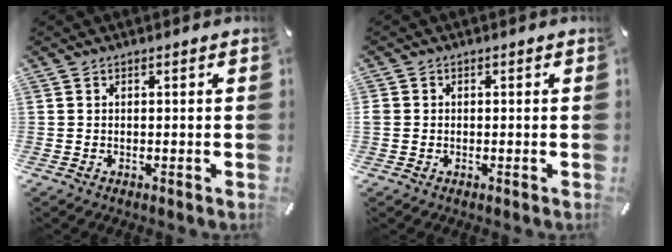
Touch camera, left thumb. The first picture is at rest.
{"total": 1.3, "force": [0.0, 1.2, 0.4], "torque": [-0.007, 0.005, -0.002]}